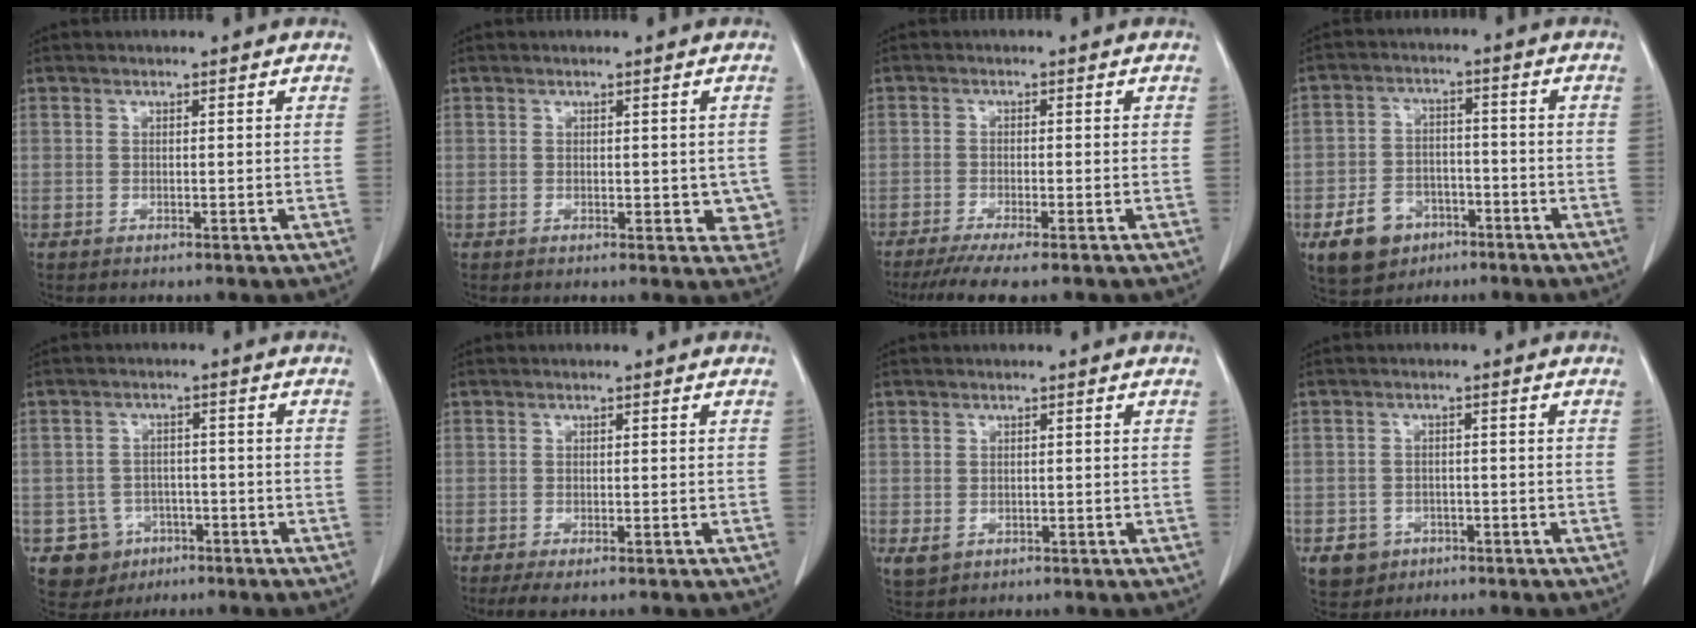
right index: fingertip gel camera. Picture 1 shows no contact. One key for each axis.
{"total": 3.9, "fx": -0.1, "fy": 2.2, "fz": 3.2, "tx": -0.015, "ty": -0.003, "tz": 0.000}
{"total": 7.0, "fx": -5.6, "fy": 0.1, "fz": 4.2, "tx": -0.061, "ty": -0.016, "tz": -0.089}
{"total": 8.1, "fx": -4.3, "fy": 6.0, "fz": 3.4, "tx": -0.072, "ty": 0.008, "tz": -0.063}
{"total": 5.8, "fx": -2.5, "fy": 5.2, "fz": 0.6, "tx": -0.009, "ty": 0.011, "tz": -0.031}
{"total": 2.4, "fx": -1.6, "fy": 0.5, "fz": 1.7, "tx": -0.031, "ty": -0.007, "tz": -0.026}
{"total": 2.0, "fx": -0.3, "fy": 1.8, "fz": 0.9, "tx": -0.018, "ty": -0.002, "tz": 0.007}
{"total": 4.0, "fx": -1.8, "fy": 3.5, "fz": 0.6, "tx": -0.006, "ty": 0.009, "tz": -0.021}